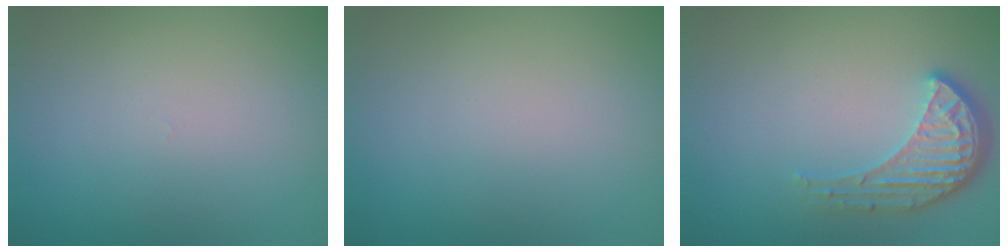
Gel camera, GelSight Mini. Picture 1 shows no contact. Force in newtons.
{"total": 0.0}
{"total": 4.1, "press": 3.2, "slide": 2.5}